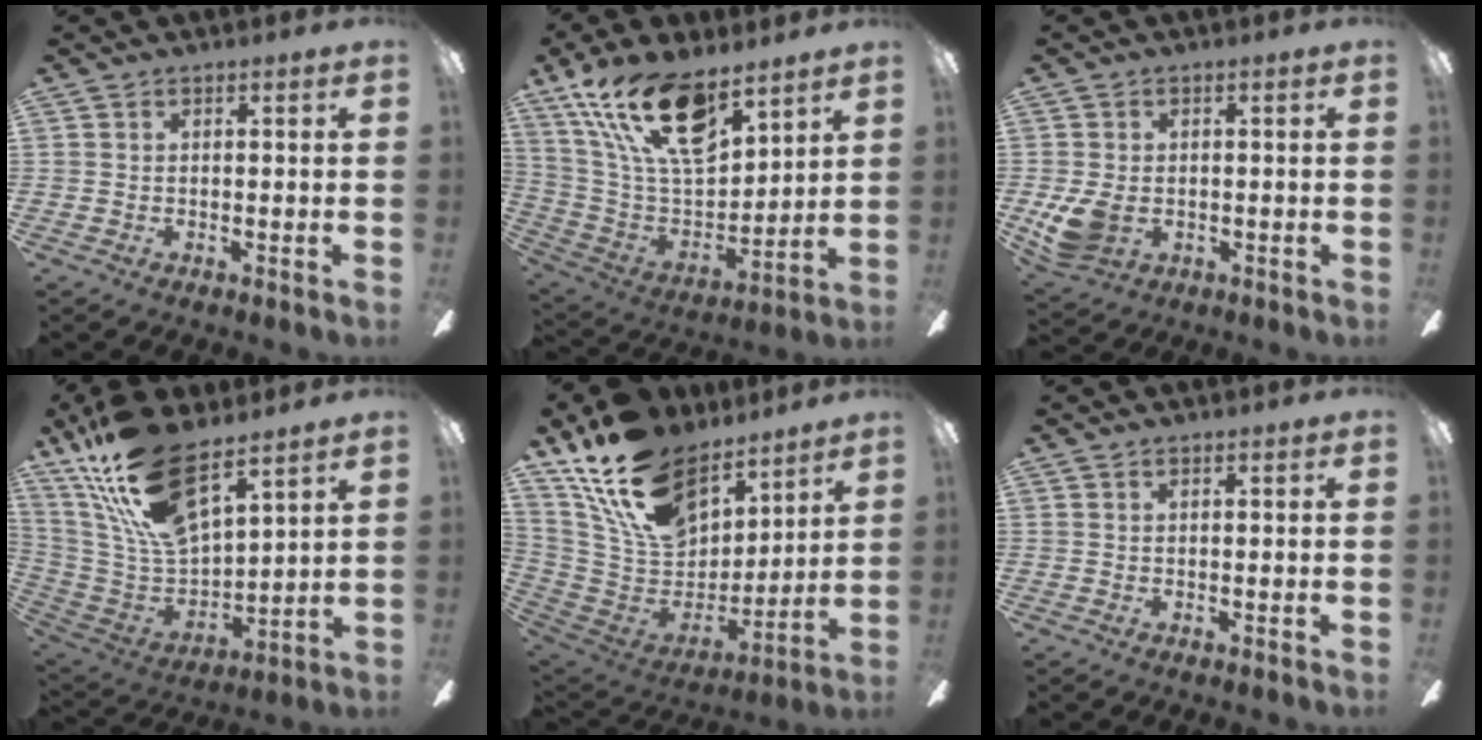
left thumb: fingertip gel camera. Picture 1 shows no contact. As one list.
[{"total": 22.2, "force": [14.2, 9.5, 14.2], "torque": [-0.280, -0.082, 0.250]}, {"total": 7.2, "force": [-1.2, 4.8, 5.2], "torque": [-0.122, -0.001, -0.019]}, {"total": 22.1, "force": [14.6, 8.7, 14.0], "torque": [-0.302, -0.086, 0.259]}, {"total": 22.5, "force": [14.9, 12.6, 11.3], "torque": [-0.224, -0.082, 0.278]}, {"total": 0.6, "force": [0.3, 0.3, 0.5], "torque": [-0.002, -0.001, 0.005]}]